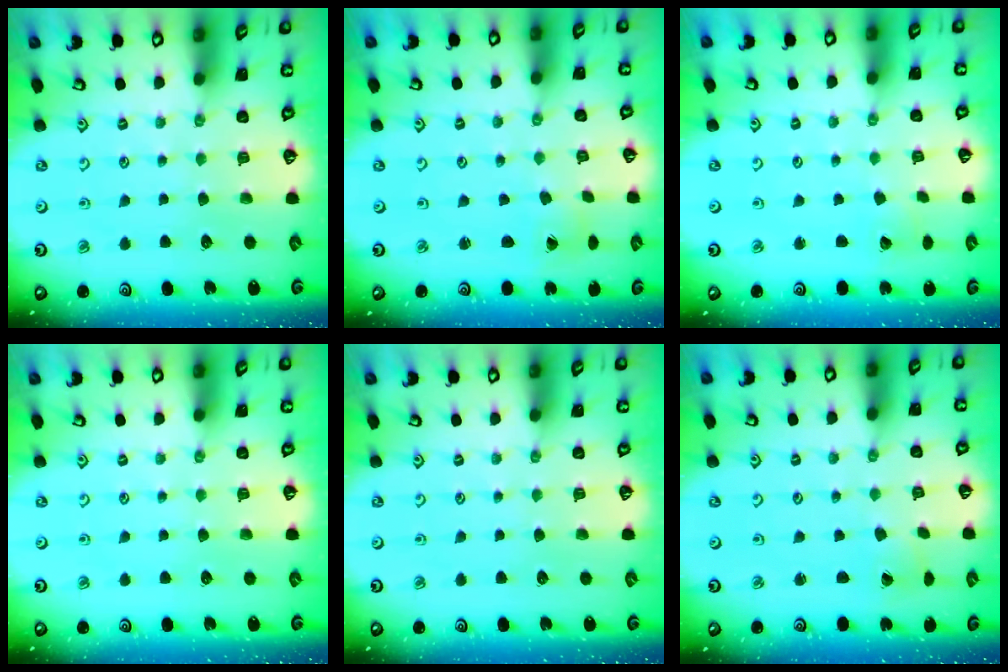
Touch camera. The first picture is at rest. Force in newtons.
{"total": 0.0}
{"total": 2.2, "press": 2.2, "slide": 0.2}
{"total": 0.0}
{"total": 0.0}
{"total": 0.6, "press": 0.6, "slide": 0.0}